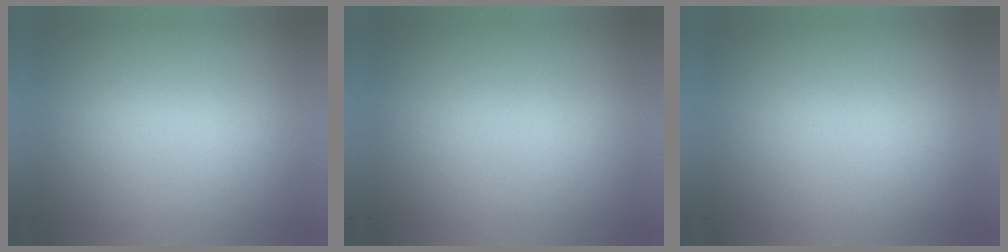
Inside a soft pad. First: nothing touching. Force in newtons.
{"total": 0.0}
{"total": 0.0}